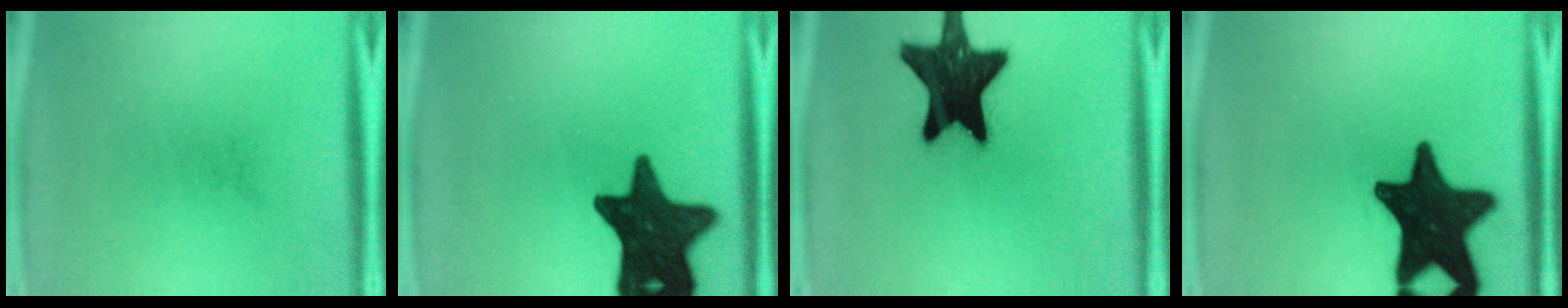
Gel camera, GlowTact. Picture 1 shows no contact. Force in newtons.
{"total": 16.9}
{"total": 19.5}
{"total": 19.9}